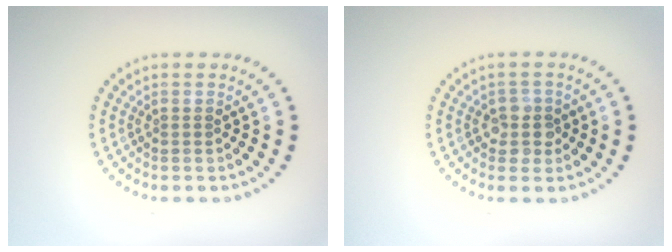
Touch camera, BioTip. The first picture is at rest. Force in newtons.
{"total": 2.3, "press": 2.1, "slide": 1.0}